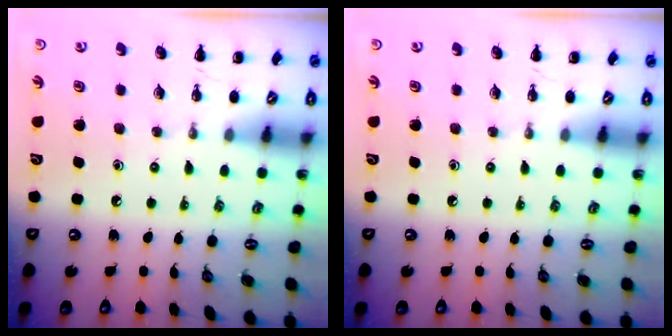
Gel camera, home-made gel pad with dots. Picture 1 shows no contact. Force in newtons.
{"total": 0.0}